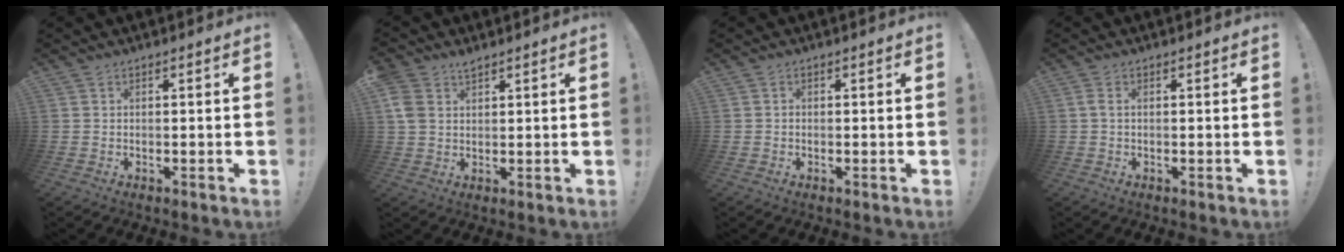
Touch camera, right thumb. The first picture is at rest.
{"total": 5.2, "force": [2.6, 3.6, 2.7], "torque": [-0.046, -0.010, 0.051]}
{"total": 0.7, "force": [-0.5, 0.5, 0.1], "torque": [-0.003, 0.003, -0.010]}
{"total": 1.5, "force": [0.1, 0.5, 1.4], "torque": [-0.029, 0.003, 0.001]}